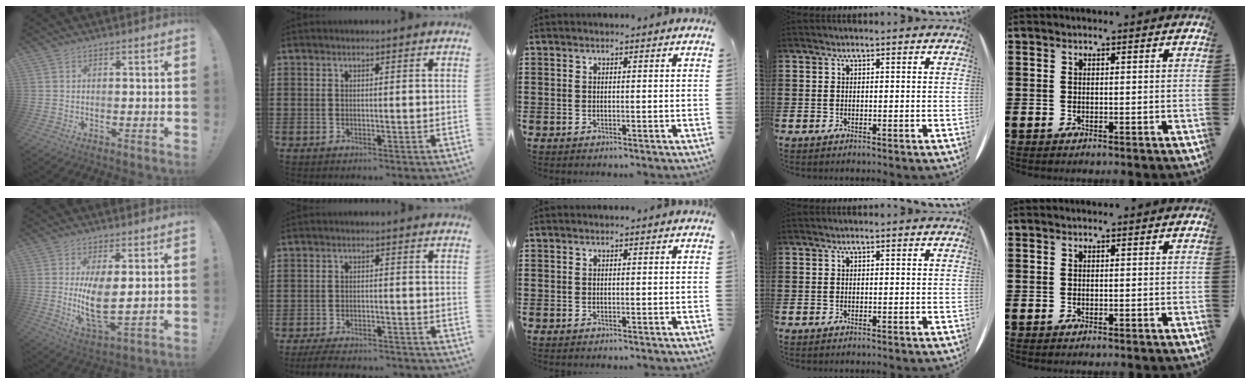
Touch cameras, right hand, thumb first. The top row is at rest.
{"thumb": {"total": 10.4, "force": [1.8, 4.3, 9.2], "torque": [-0.175, -0.029, 0.028]}, "index": {"total": 3.4, "force": [-3.3, 0.4, 0.8], "torque": [-0.020, -0.001, -0.068]}}